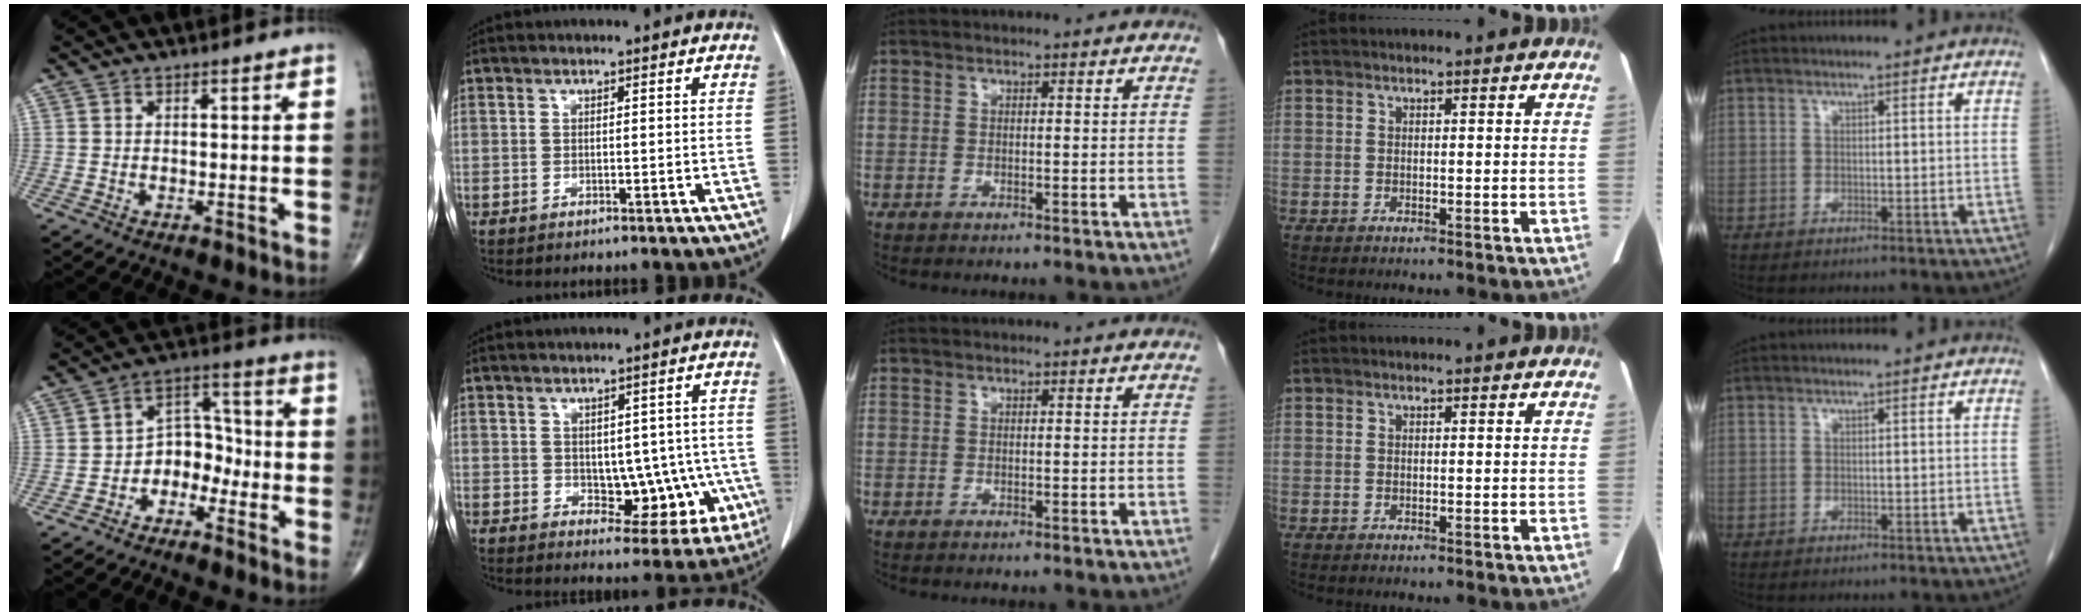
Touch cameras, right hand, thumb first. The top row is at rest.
{"thumb": {"total": 7.3, "force": [-3.3, 5.4, 3.8], "torque": [-0.027, 0.052, -0.069]}, "index": {"total": 9.3, "force": [-1.4, 5.4, 7.4], "torque": [-0.072, 0.015, -0.001]}}